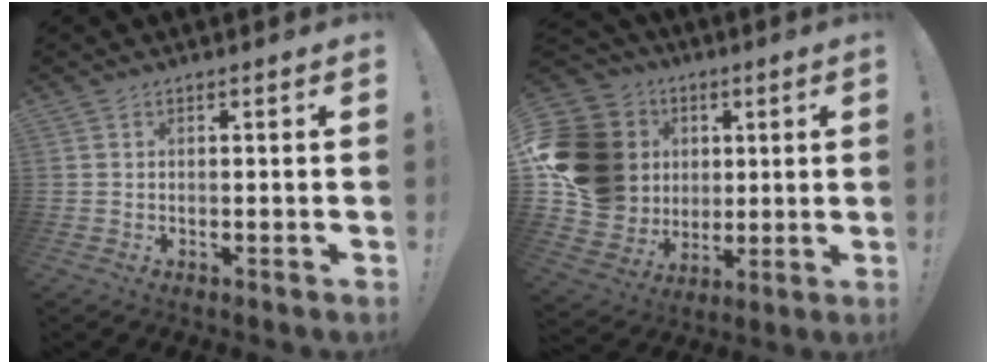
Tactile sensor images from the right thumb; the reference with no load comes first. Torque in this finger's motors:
{"motor_torque": [1.02, 1.36, 0.47, -0.23, 0.24]}